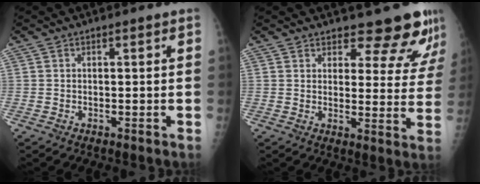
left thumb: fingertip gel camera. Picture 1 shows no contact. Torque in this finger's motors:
{"motor_torque": [0.17, 0.14, -0.28, -0.24, 0.11]}